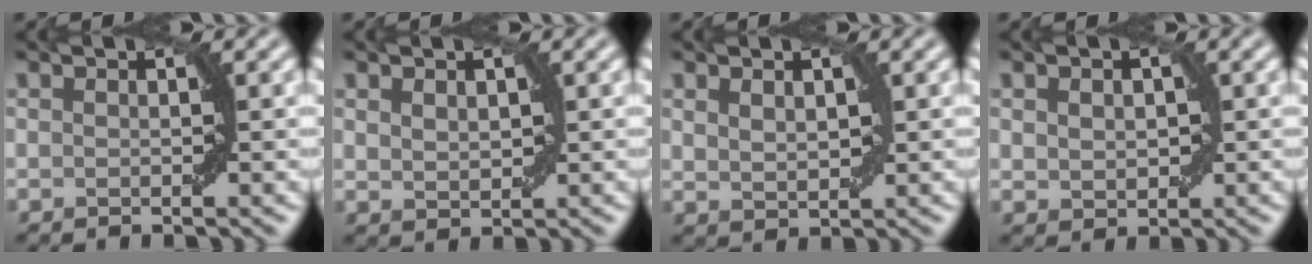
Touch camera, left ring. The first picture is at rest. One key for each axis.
{"total": 1.5, "fx": 0.7, "fy": 1.0, "fz": 0.9, "tx": -0.015, "ty": -0.001, "tz": 0.020}
{"total": 1.7, "fx": 0.8, "fy": 1.0, "fz": 1.1, "tx": -0.021, "ty": -0.002, "tz": 0.023}
{"total": 1.9, "fx": 0.4, "fy": 1.4, "fz": 1.2, "tx": -0.019, "ty": 0.000, "tz": 0.011}